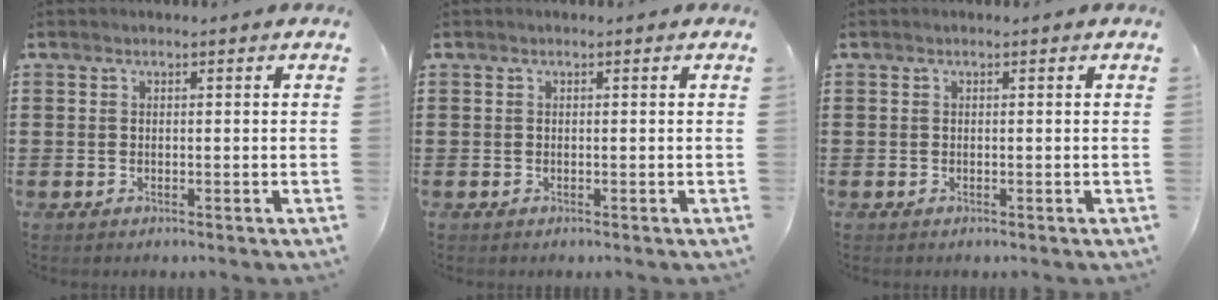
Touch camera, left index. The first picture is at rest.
{"total": 0.0}
{"total": 0.0}